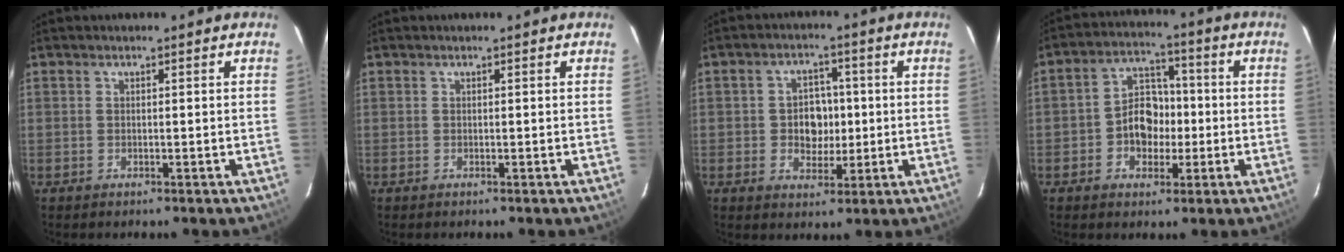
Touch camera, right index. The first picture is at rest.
{"total": 0.0}
{"total": 6.2, "force": [-0.3, 5.1, 3.5], "torque": [-0.064, 0.012, 0.000]}
{"total": 8.1, "force": [-1.7, 6.5, 4.6], "torque": [-0.087, 0.024, -0.026]}